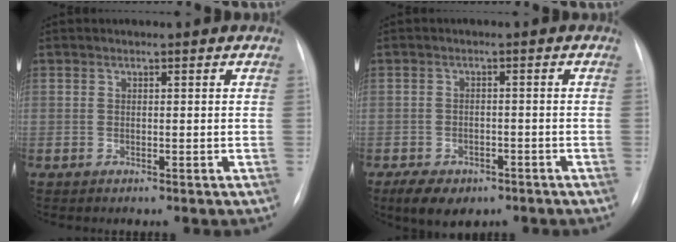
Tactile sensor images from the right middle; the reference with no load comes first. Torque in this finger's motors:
{"motor_torque": [0.62, -0.41, 0.08, 0.03]}